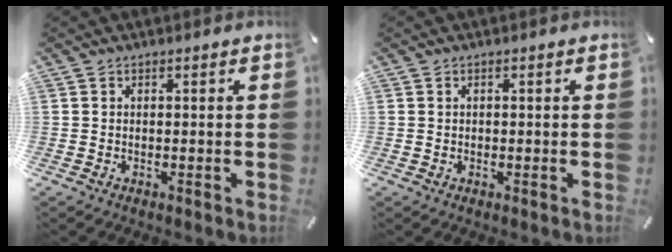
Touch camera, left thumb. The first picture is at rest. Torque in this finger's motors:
{"motor_torque": [-0.18, -0.37, -0.10, 0.03, 0.00]}